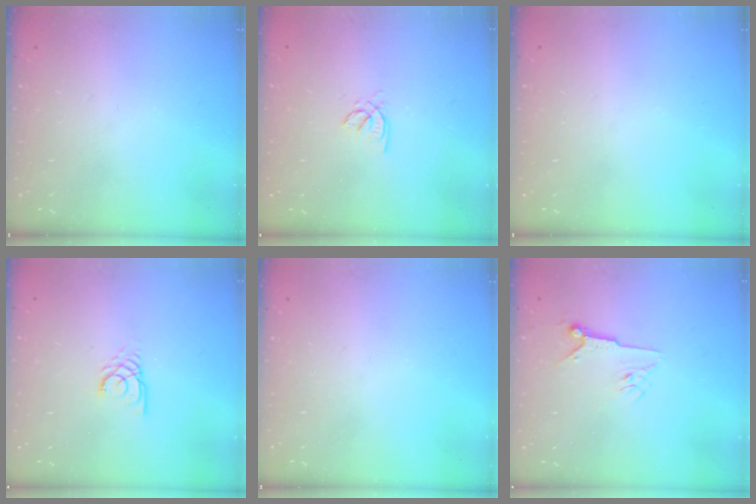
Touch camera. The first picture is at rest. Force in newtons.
{"total": 1.9, "press": 1.8, "slide": 0.4}
{"total": 0.0}
{"total": 2.9, "press": 2.9, "slide": 0.3}
{"total": 0.0}
{"total": 5.6, "press": 5.6, "slide": 0.8}